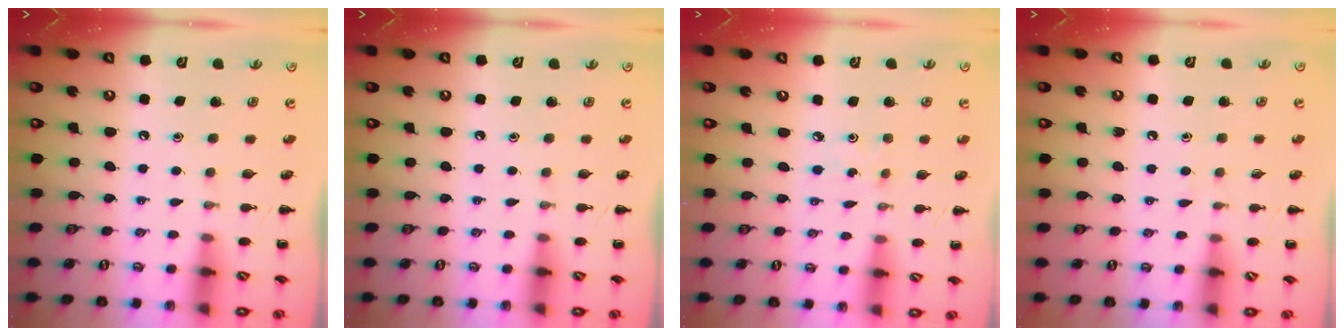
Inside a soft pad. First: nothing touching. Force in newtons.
{"total": 0.0}
{"total": 0.6, "press": 0.6, "slide": 0.2}
{"total": 3.0, "press": 2.8, "slide": 1.2}